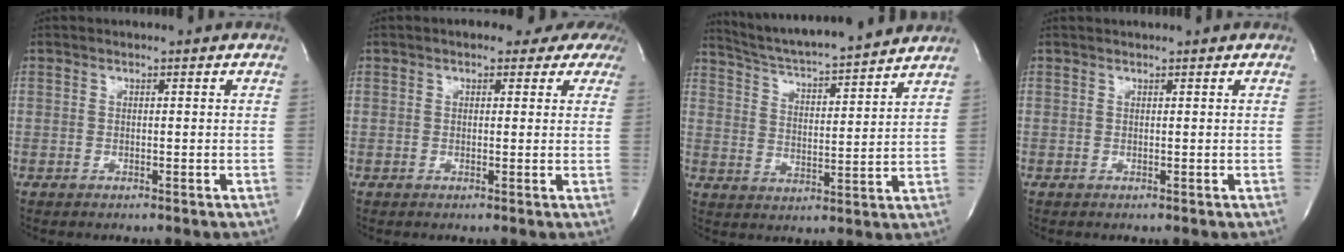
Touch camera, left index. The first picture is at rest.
{"total": 8.2, "force": [6.4, 3.8, 3.5], "torque": [-0.024, 0.019, 0.061]}
{"total": 15.8, "force": [14.7, 0.2, 5.8], "torque": [-0.104, 0.005, 0.224]}
{"total": 1.9, "force": [1.8, 0.1, 0.7], "torque": [-0.008, 0.020, 0.026]}